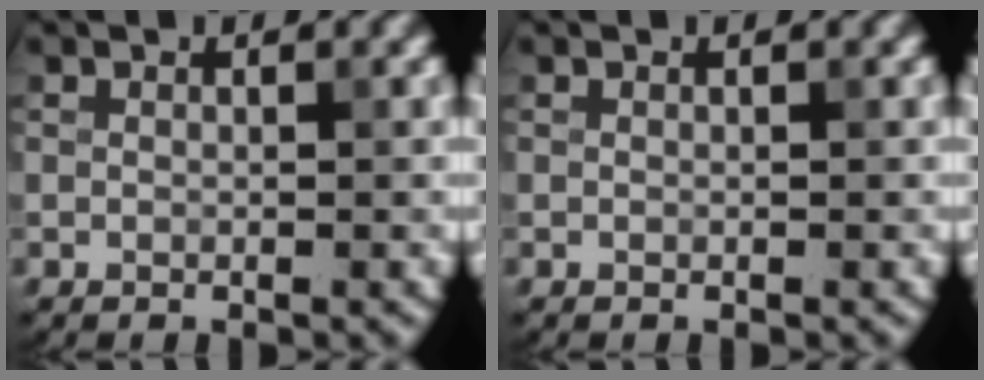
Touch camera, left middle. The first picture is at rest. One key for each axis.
{"total": 0.0}